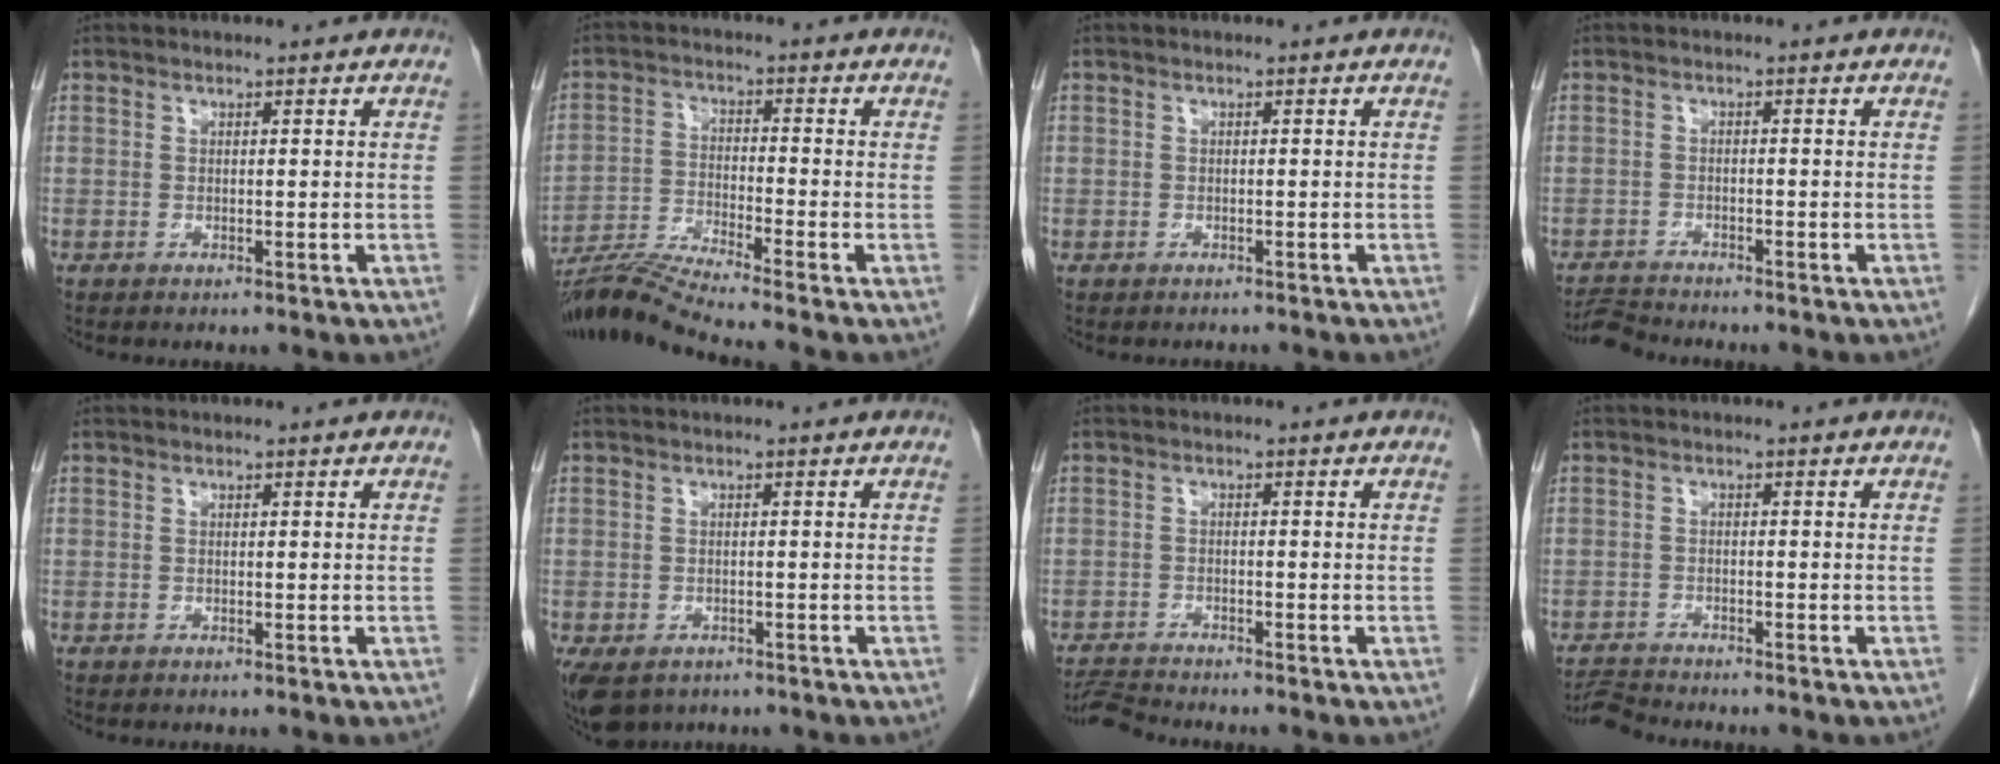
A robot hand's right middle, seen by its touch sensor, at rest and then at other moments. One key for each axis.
{"total": 9.5, "fx": -8.5, "fy": -2.7, "fz": 3.1, "tx": -0.056, "ty": -0.023, "tz": -0.159}
{"total": 1.7, "fx": -1.4, "fy": 1.0, "fz": 0.0, "tx": -0.007, "ty": 0.001, "tz": -0.023}
{"total": 3.0, "fx": -3.0, "fy": -0.6, "fz": -0.1, "tx": 0.001, "ty": -0.019, "tz": -0.052}
{"total": 0.0}
{"total": 7.4, "fx": -4.4, "fy": 5.1, "fz": 3.1, "tx": -0.070, "ty": -0.005, "tz": -0.059}
{"total": 3.7, "fx": -3.6, "fy": -0.7, "fz": 0.3, "tx": -0.005, "ty": -0.019, "tz": -0.065}
{"total": 3.2, "fx": -3.1, "fy": -0.8, "fz": 0.0, "tx": 0.000, "ty": -0.019, "tz": -0.054}